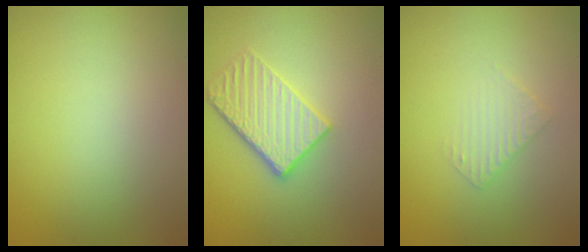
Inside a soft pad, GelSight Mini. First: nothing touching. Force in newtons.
{"total": 4.0, "press": 3.4, "slide": 2.1}
{"total": 1.6, "press": 1.6, "slide": 0.4}